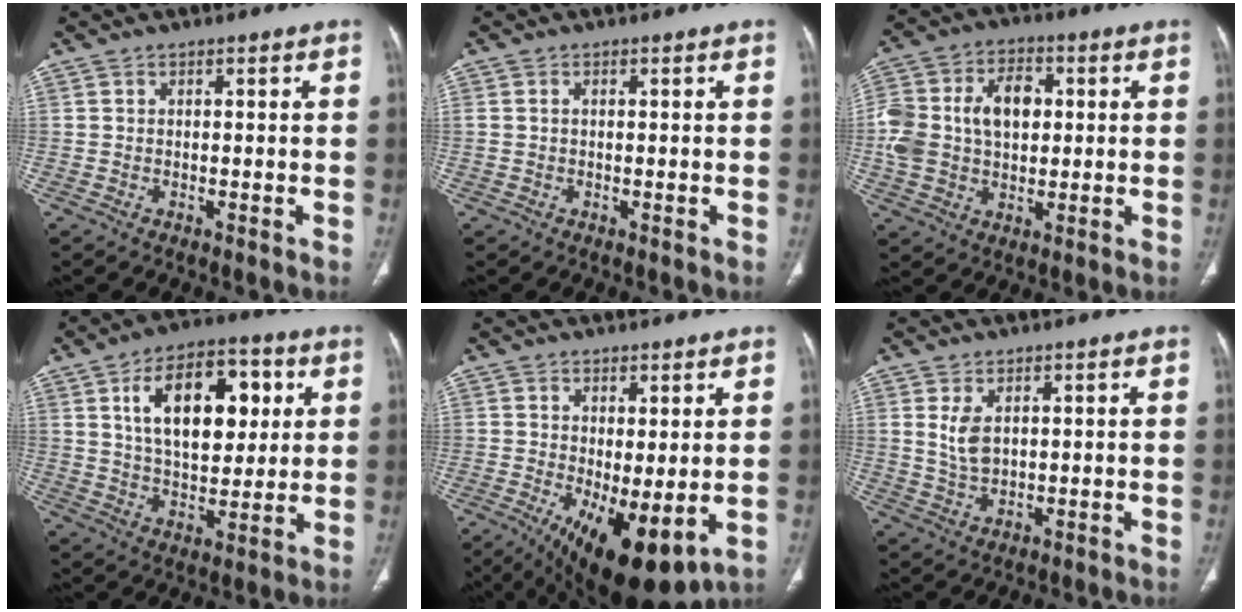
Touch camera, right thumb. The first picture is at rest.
{"total": 0.9, "force": [0.1, 0.6, 0.6], "torque": [-0.017, 0.007, 0.004]}
{"total": 15.9, "force": [1.5, 11.0, 11.4], "torque": [-0.215, 0.024, 0.028]}
{"total": 18.1, "force": [5.3, 10.2, 14.0], "torque": [-0.183, -0.004, 0.089]}
{"total": 12.7, "force": [-3.0, 4.9, 11.3], "torque": [-0.179, -0.025, -0.027]}
{"total": 5.0, "force": [1.4, 2.9, 3.8], "torque": [-0.071, -0.008, 0.036]}